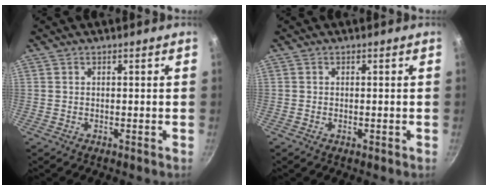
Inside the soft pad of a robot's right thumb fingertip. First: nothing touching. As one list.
[{"total": 0.8, "force": [-0.3, 0.4, 0.7], "torque": [-0.010, 0.001, -0.005]}]